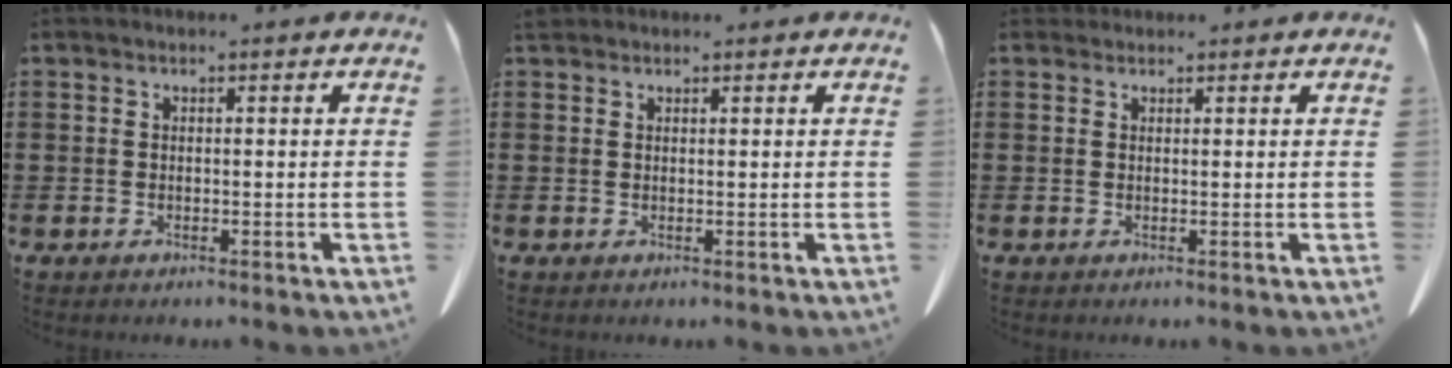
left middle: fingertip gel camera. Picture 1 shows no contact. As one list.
[{"total": 1.0, "force": [0.9, 0.3, 0.3], "torque": [-0.009, 0.000, 0.019]}, {"total": 0.7, "force": [0.7, 0.3, 0.1], "torque": [-0.004, 0.000, 0.015]}]